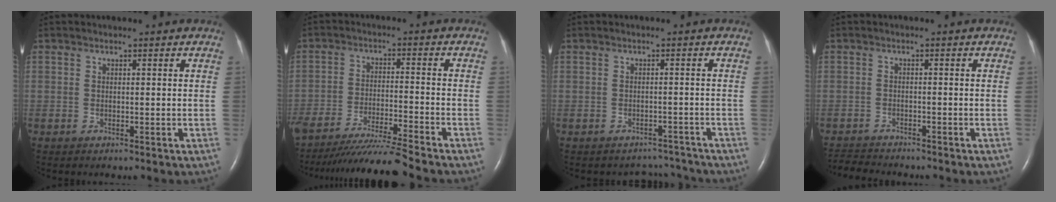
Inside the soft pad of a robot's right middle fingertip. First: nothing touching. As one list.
[{"total": 11.4, "force": [-10.2, -1.7, 4.7], "torque": [-0.072, -0.027, -0.176]}, {"total": 3.8, "force": [-3.5, 1.2, -1.1], "torque": [0.016, 0.016, -0.042]}, {"total": 4.6, "force": [-4.5, 0.4, 0.8], "torque": [-0.010, -0.015, -0.074]}]